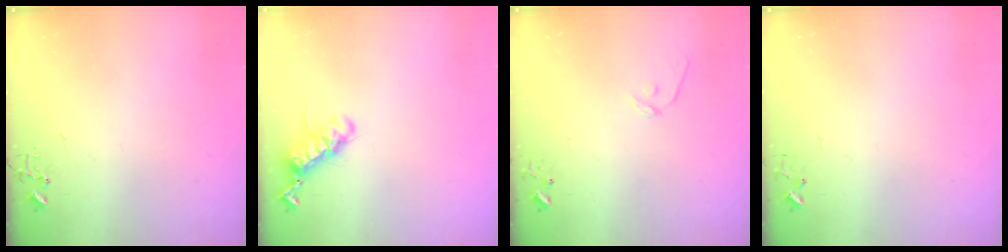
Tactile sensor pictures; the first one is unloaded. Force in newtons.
{"total": 11.8, "press": 11.8, "slide": 1.2}
{"total": 8.1, "press": 8.0, "slide": 0.8}
{"total": 4.9, "press": 4.8, "slide": 0.4}